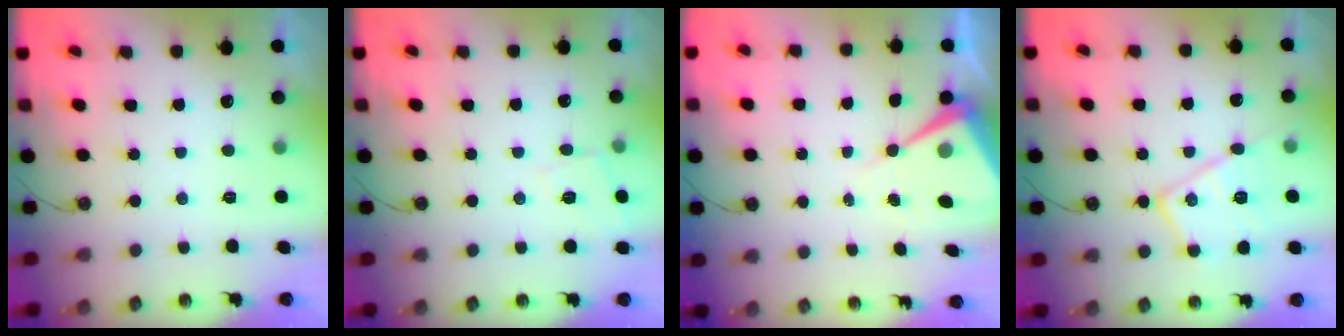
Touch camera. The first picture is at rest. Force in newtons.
{"total": 5.6, "press": 5.6, "slide": 0.7}
{"total": 9.4, "press": 9.4, "slide": 0.7}
{"total": 14.8, "press": 14.8, "slide": 0.7}